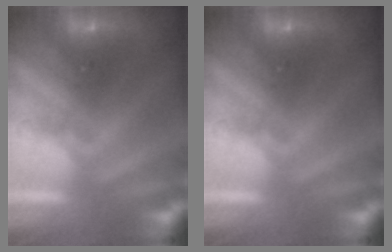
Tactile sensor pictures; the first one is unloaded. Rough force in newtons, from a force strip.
{"total": 0.0}